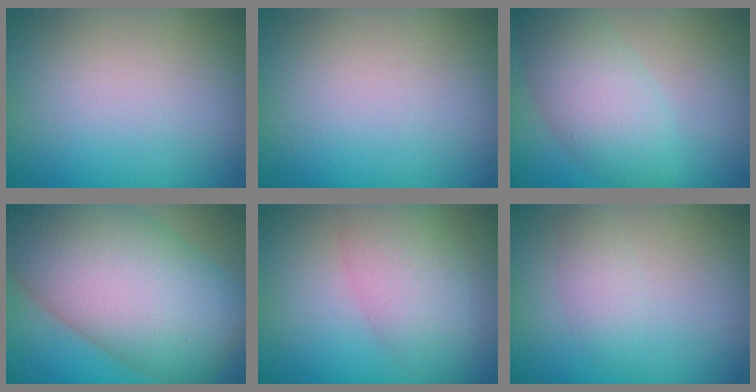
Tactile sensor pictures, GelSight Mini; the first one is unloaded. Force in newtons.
{"total": 0.0}
{"total": 5.2, "press": 5.2, "slide": 0.2}
{"total": 15.1, "press": 15.1, "slide": 0.6}
{"total": 4.9, "press": 4.9, "slide": 0.2}
{"total": 1.5, "press": 1.5, "slide": 0.1}